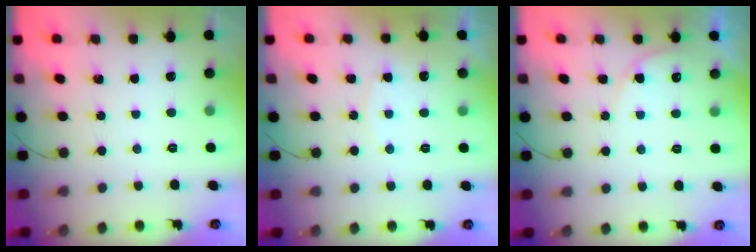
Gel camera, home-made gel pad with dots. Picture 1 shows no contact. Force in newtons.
{"total": 5.1, "press": 5.1, "slide": 0.6}
{"total": 5.3, "press": 5.2, "slide": 0.4}